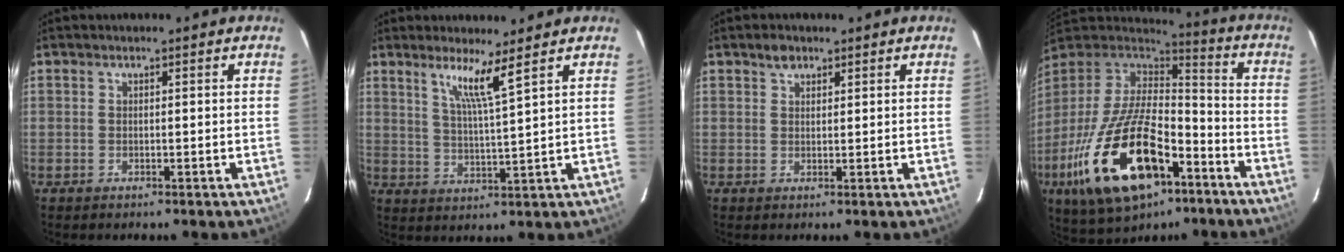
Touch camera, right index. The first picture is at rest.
{"total": 6.0, "force": [4.1, -0.9, 4.3], "torque": [-0.078, -0.006, 0.076]}
{"total": 2.2, "force": [1.4, 1.4, 0.8], "torque": [-0.013, 0.007, 0.025]}
{"total": 26.8, "force": [-12.3, 12.6, 20.2], "torque": [-0.411, -0.034, -0.202]}